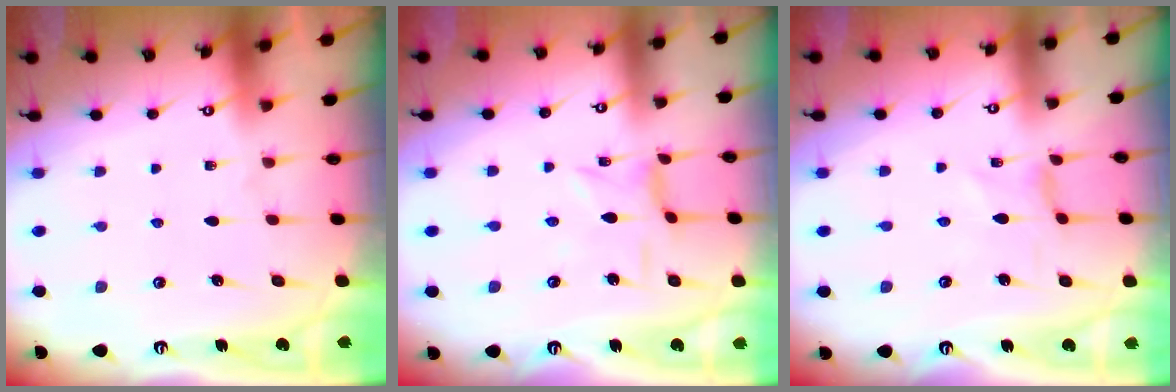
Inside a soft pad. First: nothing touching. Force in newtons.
{"total": 0.8, "press": 0.7, "slide": 0.3}
{"total": 0.0}